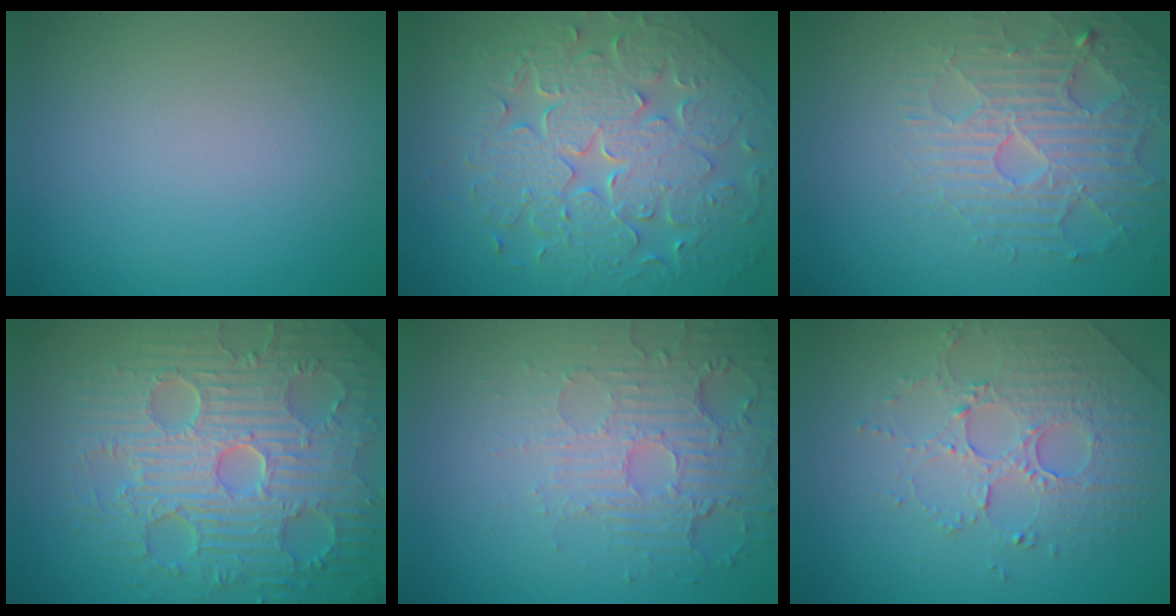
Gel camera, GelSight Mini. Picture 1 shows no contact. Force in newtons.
{"total": 9.8, "press": 7.0, "slide": 6.8}
{"total": 4.6, "press": 4.3, "slide": 1.7}
{"total": 9.3, "press": 6.8, "slide": 6.4}
{"total": 5.6, "press": 3.5, "slide": 4.3}
{"total": 5.0, "press": 3.5, "slide": 3.6}